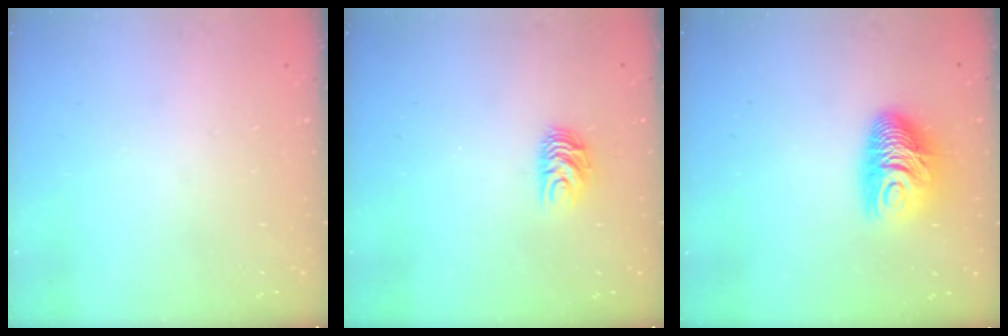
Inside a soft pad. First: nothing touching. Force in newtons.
{"total": 6.7, "press": 6.6, "slide": 0.6}
{"total": 11.0, "press": 11.0, "slide": 0.8}